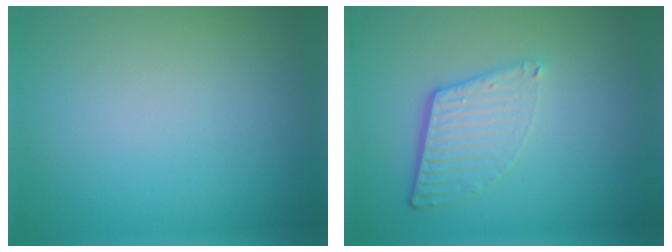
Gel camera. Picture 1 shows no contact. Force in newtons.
{"total": 4.2, "press": 2.7, "slide": 3.2}